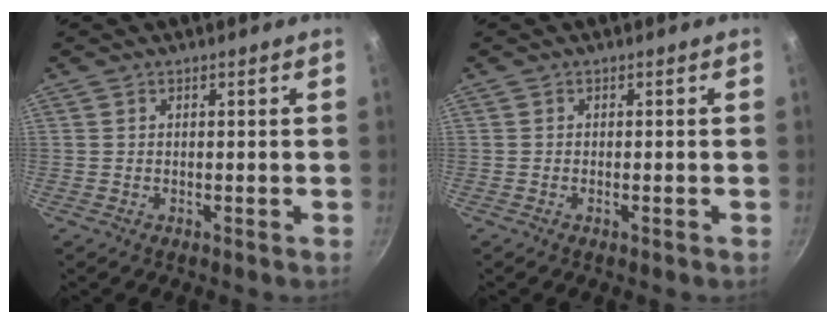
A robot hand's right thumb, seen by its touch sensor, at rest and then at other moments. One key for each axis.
{"total": 0.8, "fx": -0.4, "fy": 0.2, "fz": 0.6, "tx": -0.015, "ty": 0.003, "tz": -0.009}